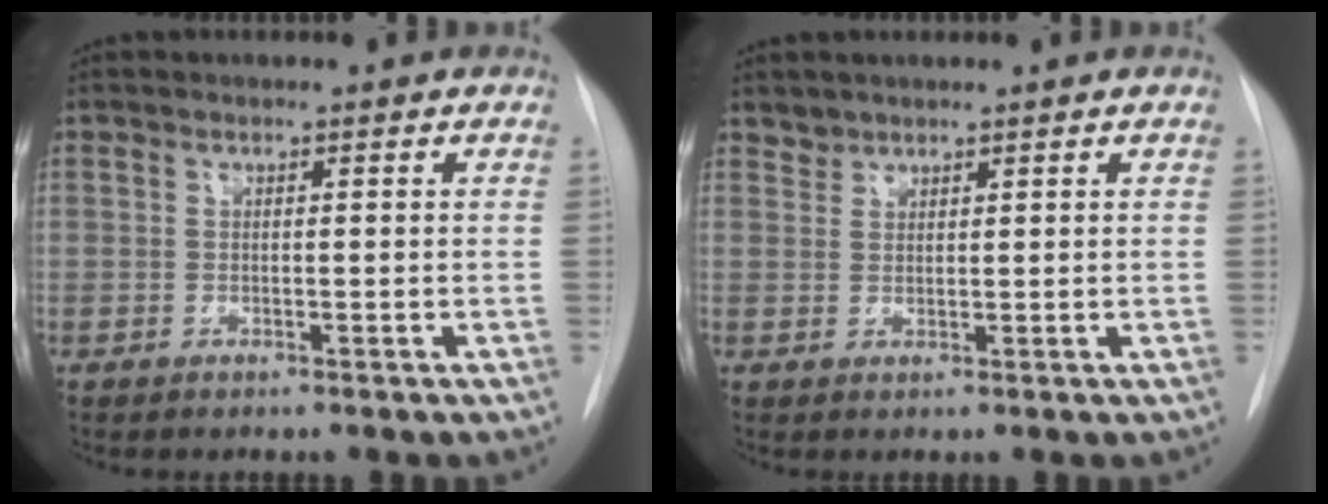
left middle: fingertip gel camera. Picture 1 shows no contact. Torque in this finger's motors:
{"motor_torque": [-0.14, -0.12, -0.09, -0.02]}